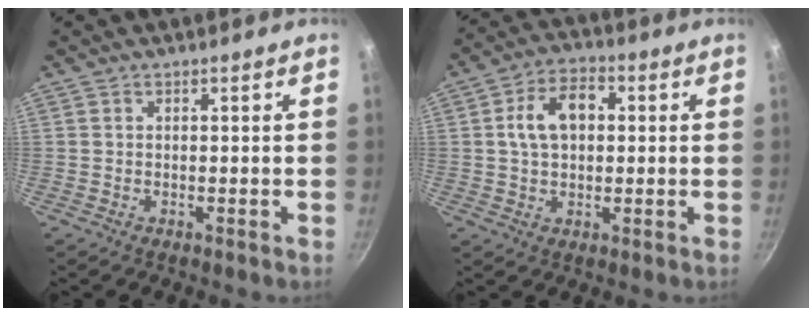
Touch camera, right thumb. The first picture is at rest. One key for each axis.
{"total": 9.4, "fx": 1.3, "fy": 6.3, "fz": 6.9, "tx": -0.097, "ty": 0.019, "tz": 0.014}